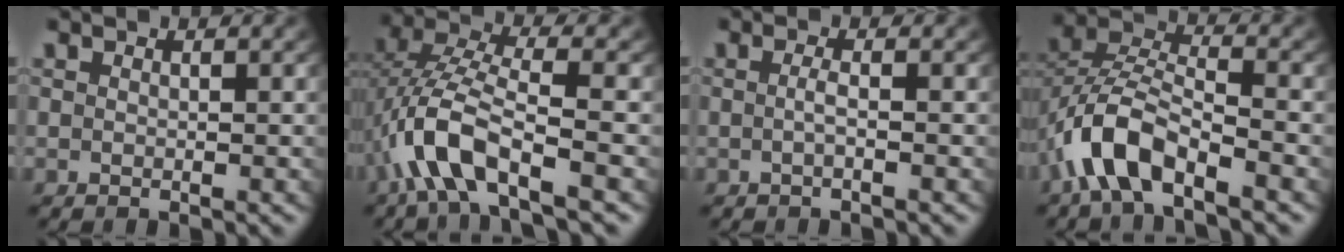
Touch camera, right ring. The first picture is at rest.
{"total": 5.8, "force": [-1.9, 2.7, 4.8], "torque": [-0.132, -0.018, -0.024]}
{"total": 1.2, "force": [-0.7, -0.4, 0.9], "torque": [-0.025, -0.008, -0.006]}
{"total": 6.2, "force": [-2.2, 4.0, 4.2], "torque": [-0.104, -0.013, -0.042]}